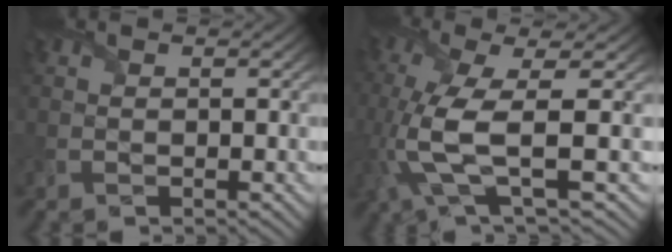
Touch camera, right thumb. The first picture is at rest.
{"total": 8.4, "force": [-0.8, 2.3, 8.1], "torque": [-0.186, -0.001, -0.023]}